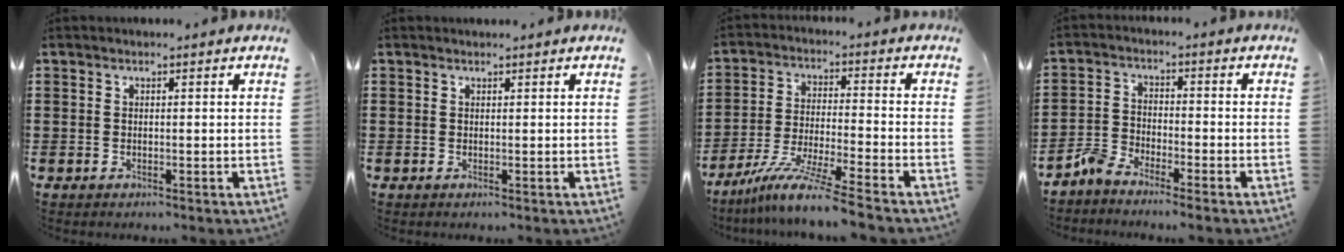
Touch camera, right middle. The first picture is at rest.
{"total": 0.0}
{"total": 9.0, "force": [-7.7, -0.5, 4.7], "torque": [-0.094, -0.011, -0.150]}
{"total": 3.7, "force": [-3.6, 0.5, 0.9], "torque": [-0.038, 0.002, -0.078]}